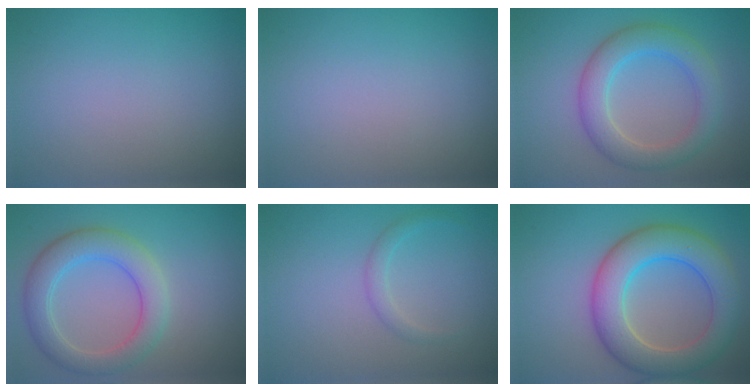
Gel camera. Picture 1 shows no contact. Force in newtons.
{"total": 0.0}
{"total": 4.8, "press": 4.8, "slide": 0.3}
{"total": 5.0, "press": 5.0, "slide": 0.2}
{"total": 1.2, "press": 1.2, "slide": 0.0}
{"total": 7.7, "press": 7.7, "slide": 0.2}